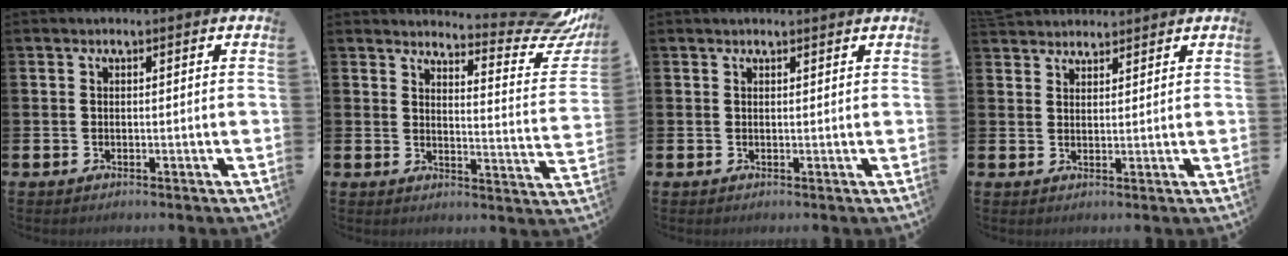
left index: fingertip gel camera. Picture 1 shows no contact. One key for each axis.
{"total": 6.5, "fx": 5.7, "fy": 1.4, "fz": 2.9, "tx": -0.025, "ty": -0.059, "tz": 0.084}
{"total": 0.7, "fx": 0.7, "fy": 0.0, "fz": 0.1, "tx": 0.010, "ty": -0.004, "tz": 0.010}
{"total": 3.1, "fx": 3.0, "fy": 0.8, "fz": 0.0, "tx": -0.007, "ty": -0.009, "tz": 0.056}